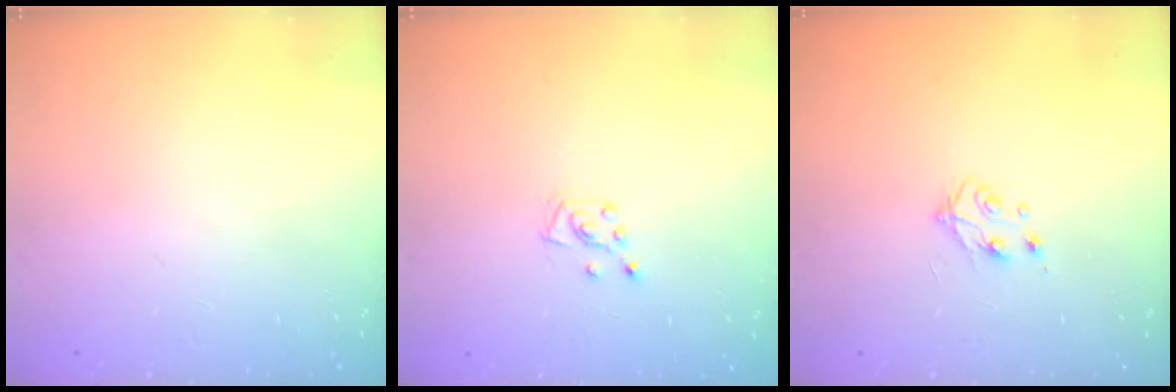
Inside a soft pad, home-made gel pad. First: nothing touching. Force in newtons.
{"total": 5.9, "press": 5.8, "slide": 0.7}
{"total": 4.9, "press": 4.9, "slide": 0.7}